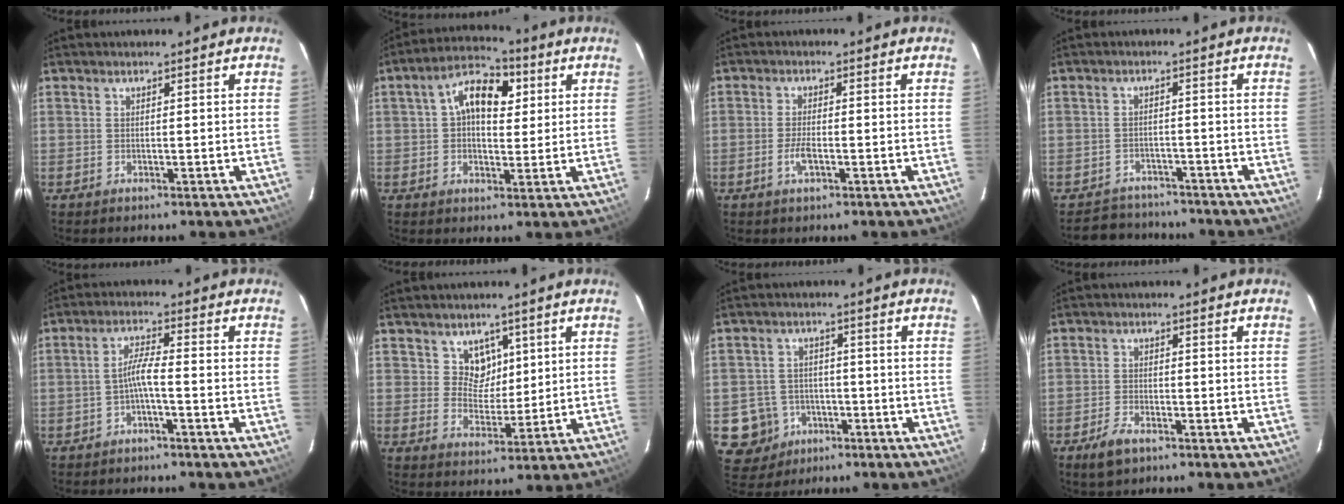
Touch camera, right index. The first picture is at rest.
{"total": 10.2, "force": [2.9, 6.1, 7.6], "torque": [-0.124, 0.033, 0.046]}
{"total": 3.3, "force": [-1.4, 1.0, 2.9], "torque": [-0.064, -0.002, -0.027]}
{"total": 8.3, "force": [-7.3, 3.7, 1.2], "torque": [-0.035, 0.016, -0.098]}
{"total": 3.4, "force": [-1.7, -0.1, 2.9], "torque": [-0.066, 0.009, -0.032]}
{"total": 5.3, "force": [2.5, 4.4, 1.3], "torque": [-0.016, -0.003, 0.048]}
{"total": 8.3, "force": [-3.2, 7.6, 1.0], "torque": [-0.048, 0.024, -0.040]}
{"total": 4.5, "force": [-3.2, 2.0, 2.6], "torque": [-0.069, -0.006, -0.059]}